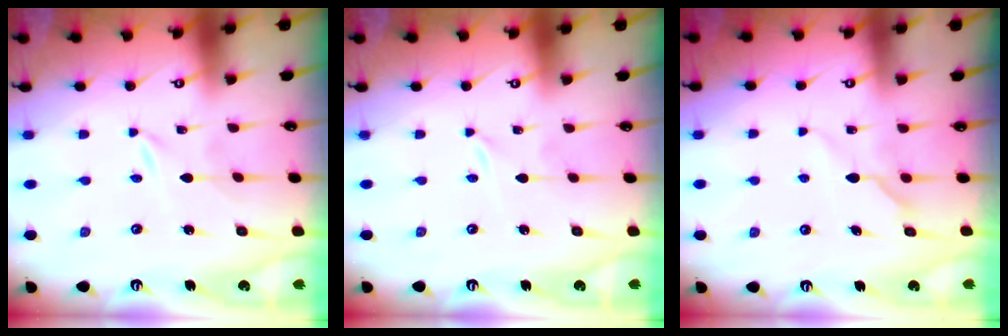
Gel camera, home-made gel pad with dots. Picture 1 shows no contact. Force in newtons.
{"total": 0.0}
{"total": 6.6, "press": 6.6, "slide": 0.6}